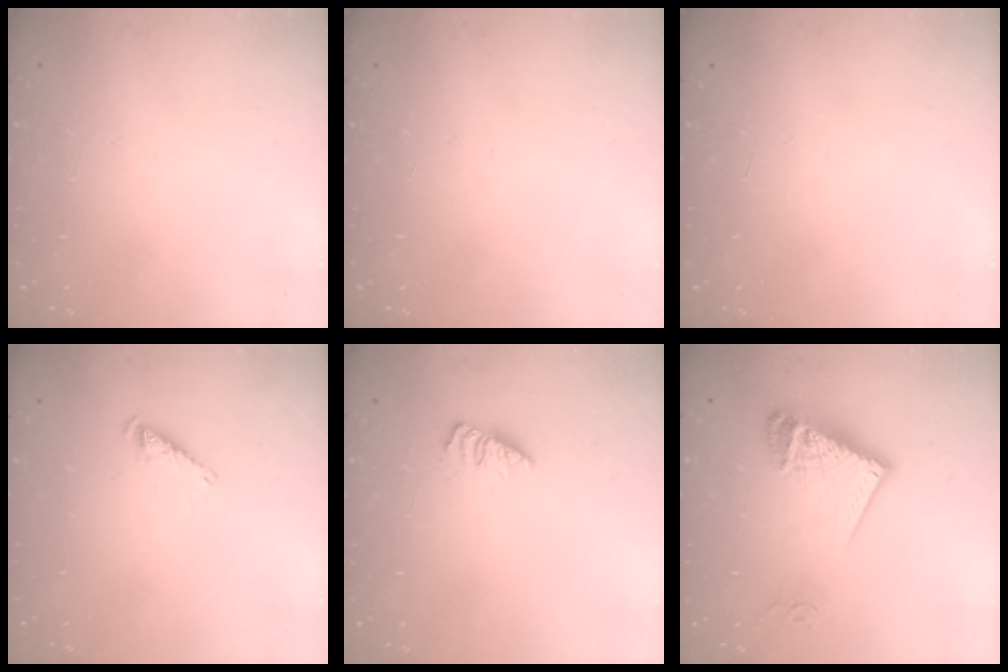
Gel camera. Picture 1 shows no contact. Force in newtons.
{"total": 0.0}
{"total": 0.0}
{"total": 2.5, "press": 2.5, "slide": 0.5}
{"total": 0.9, "press": 0.8, "slide": 0.3}
{"total": 15.1, "press": 15.1, "slide": 1.3}